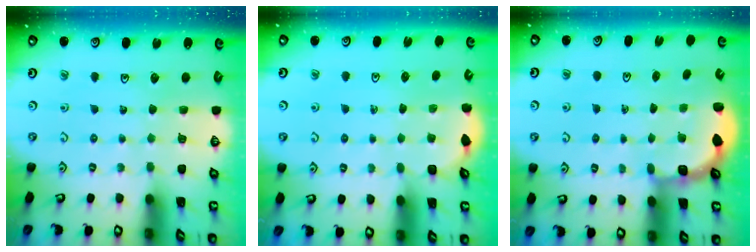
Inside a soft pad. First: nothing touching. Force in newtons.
{"total": 2.0, "press": 1.7, "slide": 1.1}
{"total": 2.7, "press": 2.4, "slide": 1.4}